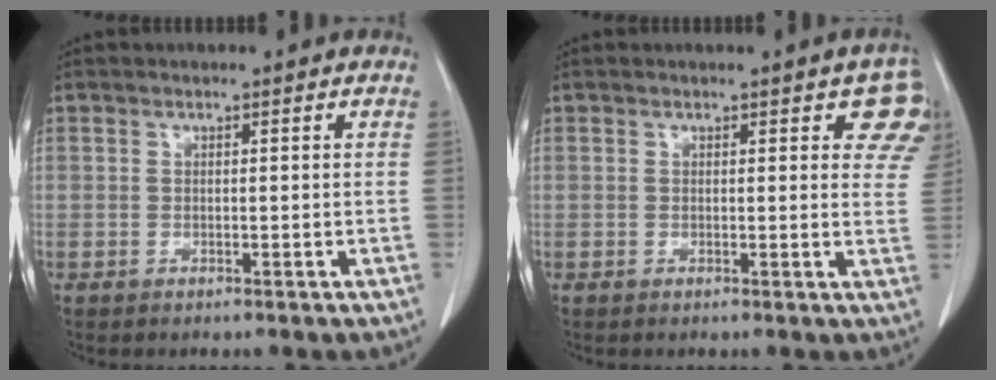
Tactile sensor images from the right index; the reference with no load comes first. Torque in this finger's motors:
{"motor_torque": [0.13, 0.12, 0.09, 0.03]}